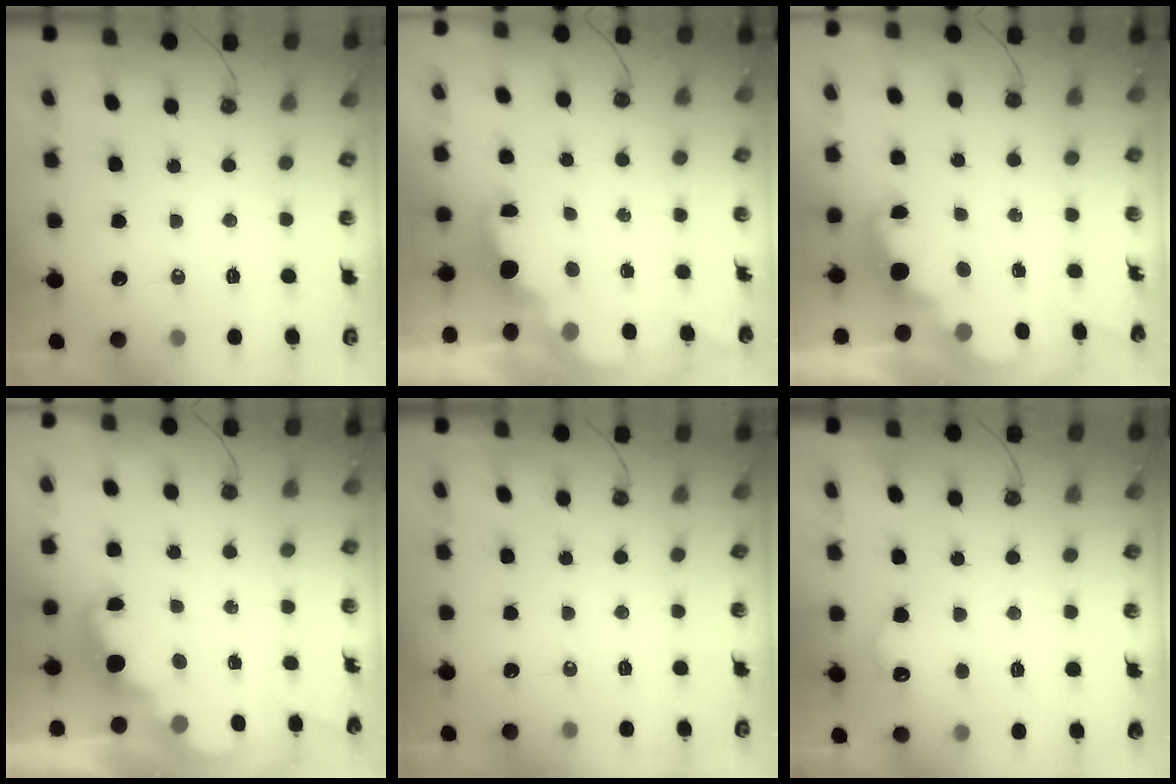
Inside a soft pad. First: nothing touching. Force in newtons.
{"total": 2.3, "press": 2.2, "slide": 0.7}
{"total": 2.4, "press": 2.3, "slide": 0.5}
{"total": 2.4, "press": 2.3, "slide": 0.5}
{"total": 0.0}
{"total": 9.3, "press": 9.3, "slide": 0.7}